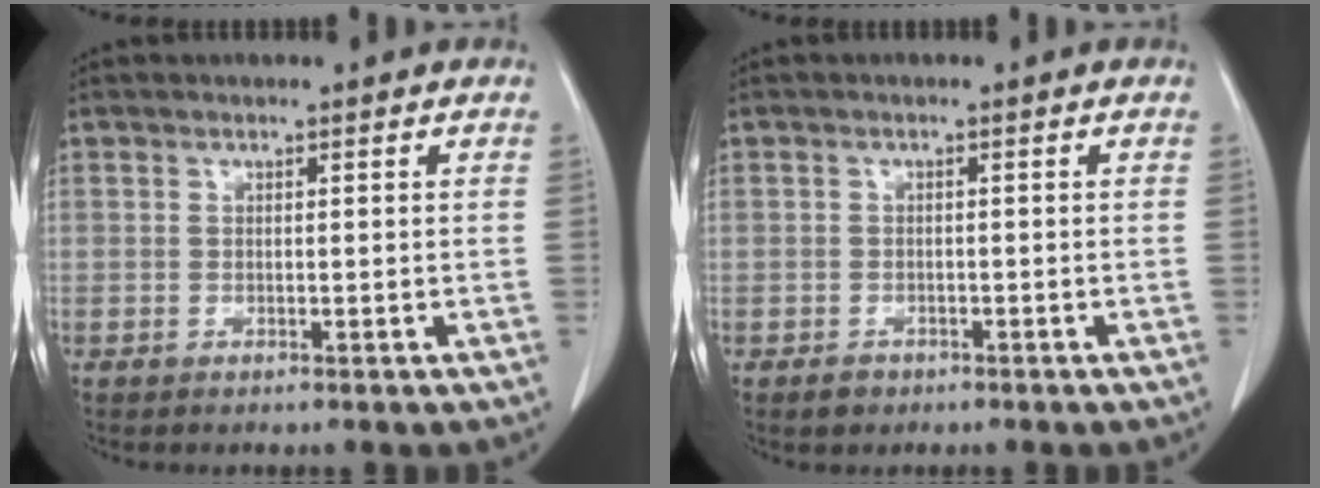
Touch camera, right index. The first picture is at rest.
{"total": 2.1, "force": [-0.9, 1.8, 0.8], "torque": [-0.012, 0.001, -0.004]}